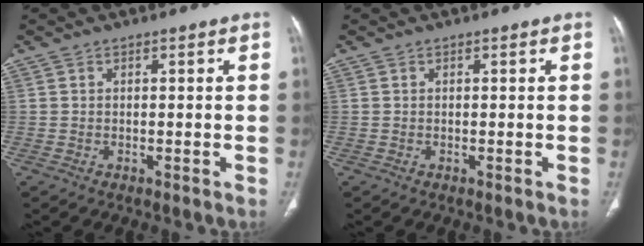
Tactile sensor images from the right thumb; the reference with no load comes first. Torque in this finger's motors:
{"motor_torque": [-0.05, 0.03, -0.13, 0.02, 0.02]}